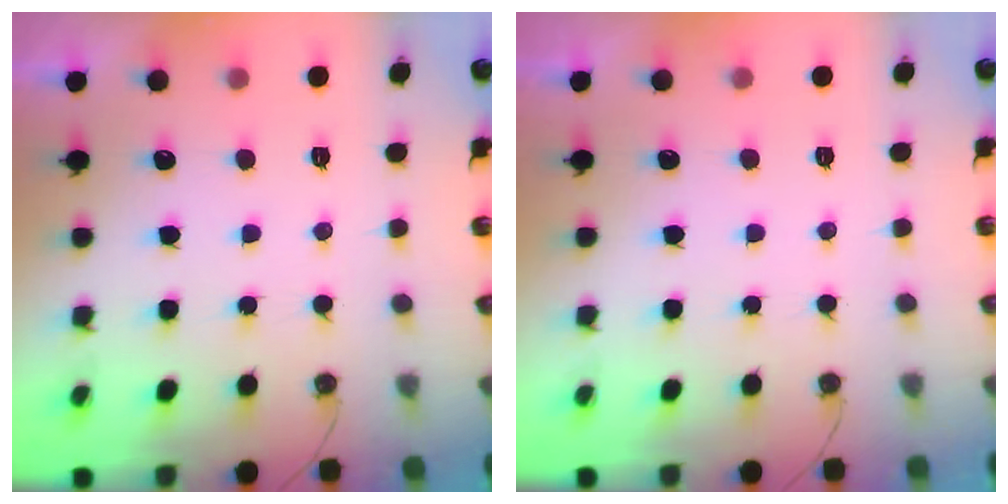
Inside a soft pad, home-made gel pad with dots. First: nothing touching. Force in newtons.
{"total": 0.0}